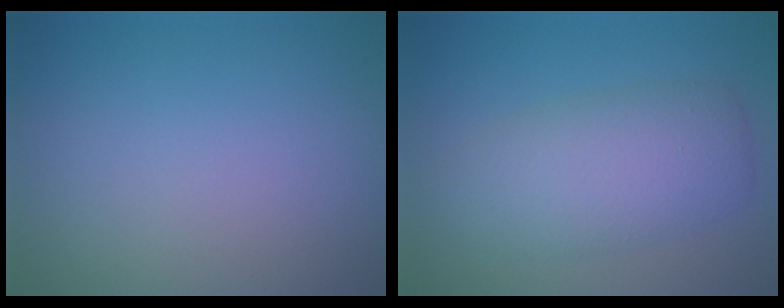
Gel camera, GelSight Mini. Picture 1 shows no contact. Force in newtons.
{"total": 5.2, "press": 5.2, "slide": 0.1}